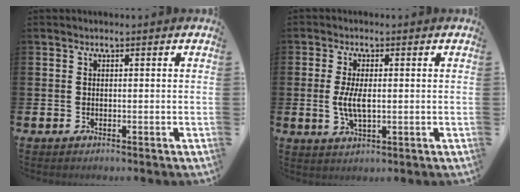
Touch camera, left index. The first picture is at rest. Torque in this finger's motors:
{"motor_torque": [1.06, 0.07, 0.23, 0.18]}